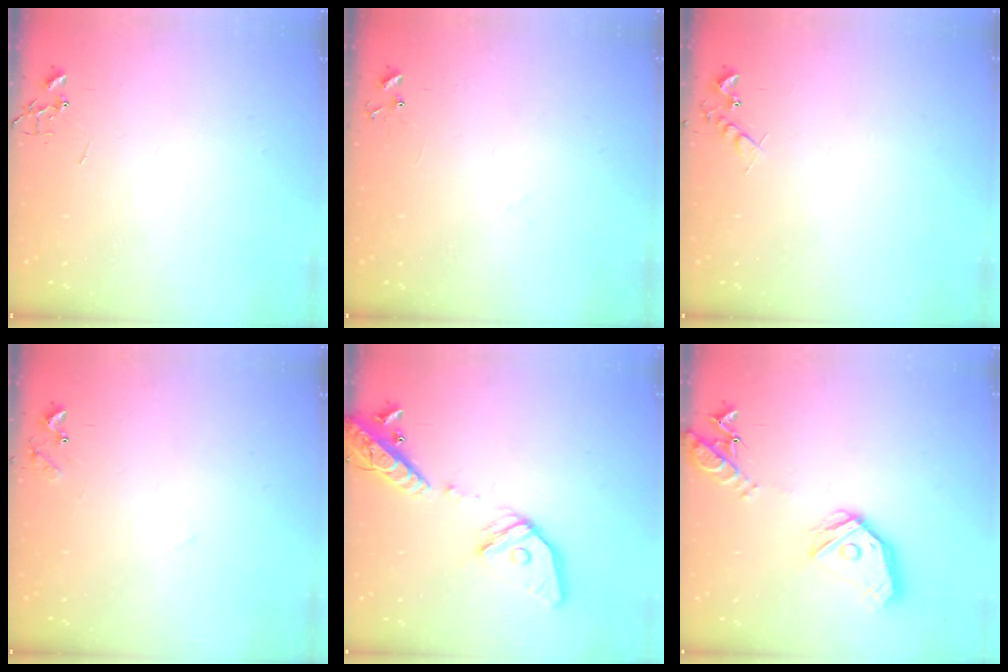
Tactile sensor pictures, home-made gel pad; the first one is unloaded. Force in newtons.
{"total": 6.8, "press": 6.8, "slide": 0.6}
{"total": 6.1, "press": 6.0, "slide": 0.9}
{"total": 7.8, "press": 7.8, "slide": 0.5}
{"total": 18.3, "press": 17.9, "slide": 3.6}
{"total": 17.4, "press": 17.3, "slide": 2.0}